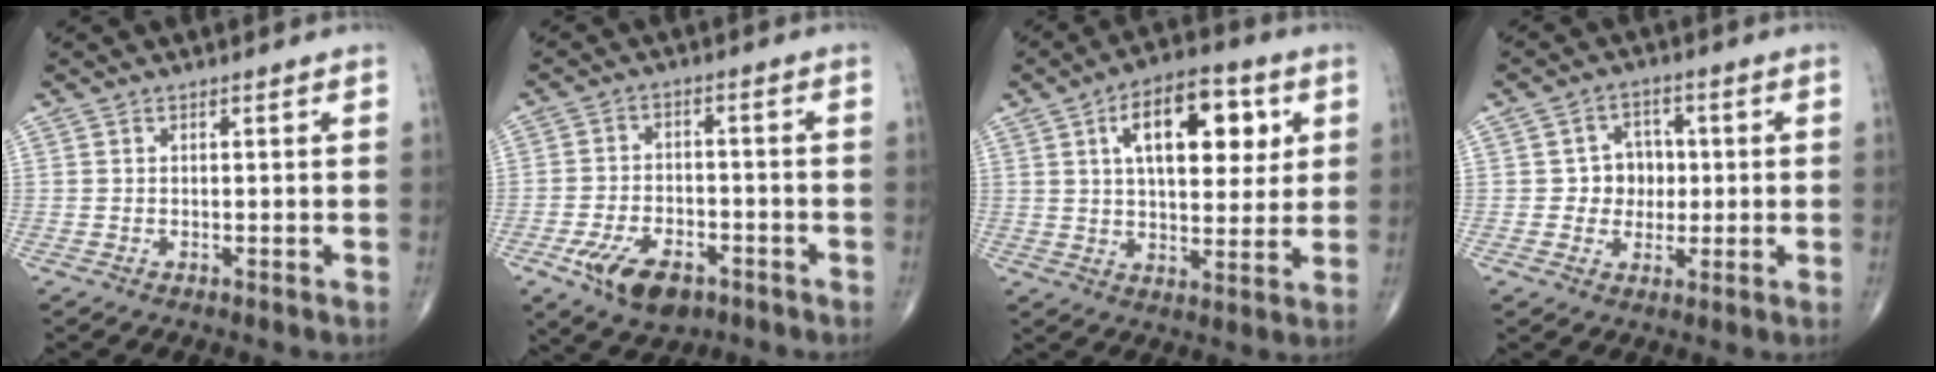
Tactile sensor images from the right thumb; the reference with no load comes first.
{"total": 10.3, "force": [-5.3, 5.6, 6.8], "torque": [-0.109, 0.019, -0.086]}
{"total": 16.1, "force": [5.3, 8.1, 12.9], "torque": [-0.156, -0.004, 0.079]}
{"total": 6.0, "force": [0.1, 5.4, 2.6], "torque": [0.007, 0.013, -0.005]}